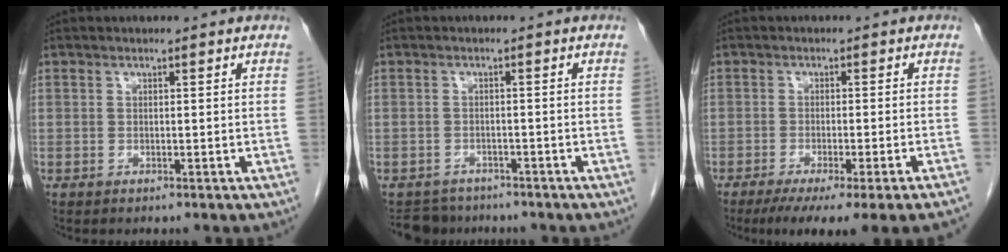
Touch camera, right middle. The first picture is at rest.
{"total": 4.3, "force": [-3.8, 2.0, -0.3], "torque": [0.006, -0.001, -0.061]}
{"total": 12.5, "force": [-9.9, -1.1, 7.6], "torque": [-0.075, -0.033, -0.139]}